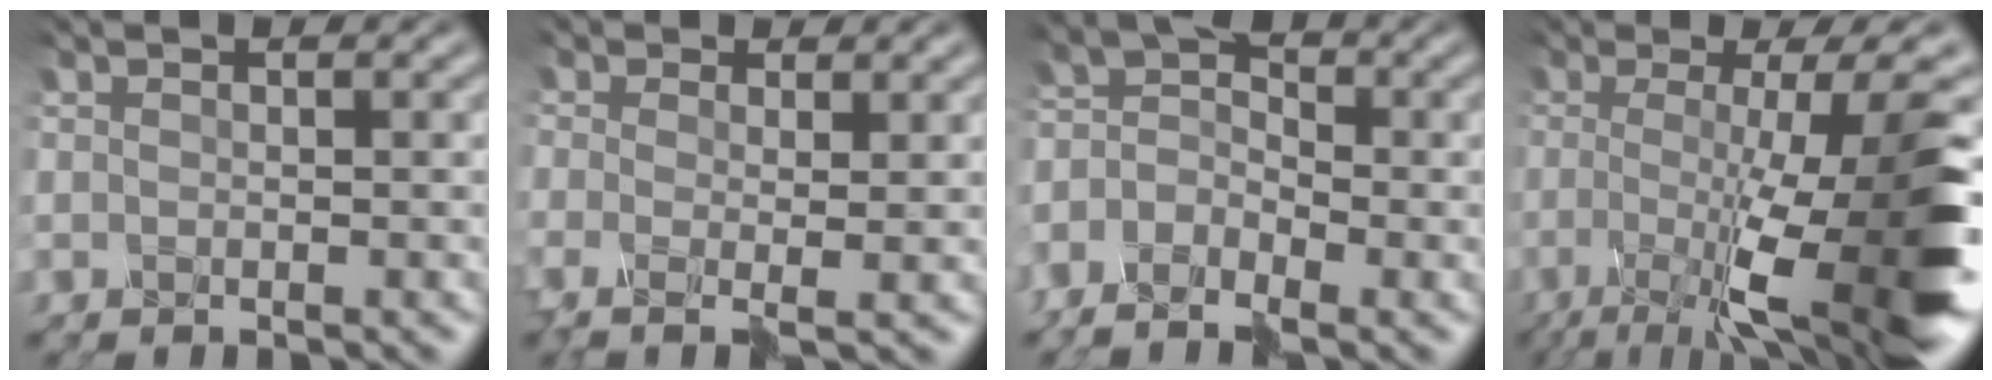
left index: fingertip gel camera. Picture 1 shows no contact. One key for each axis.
{"total": 3.3, "fx": 0.2, "fy": 1.4, "fz": 3.0, "tx": -0.035, "ty": 0.007, "tz": -0.007}
{"total": 4.2, "fx": -3.5, "fy": 2.1, "fz": 0.8, "tx": -0.023, "ty": 0.006, "tz": -0.072}
{"total": 11.3, "fx": -1.4, "fy": 2.3, "fz": 10.9, "tx": -0.148, "ty": 0.002, "tz": -0.028}